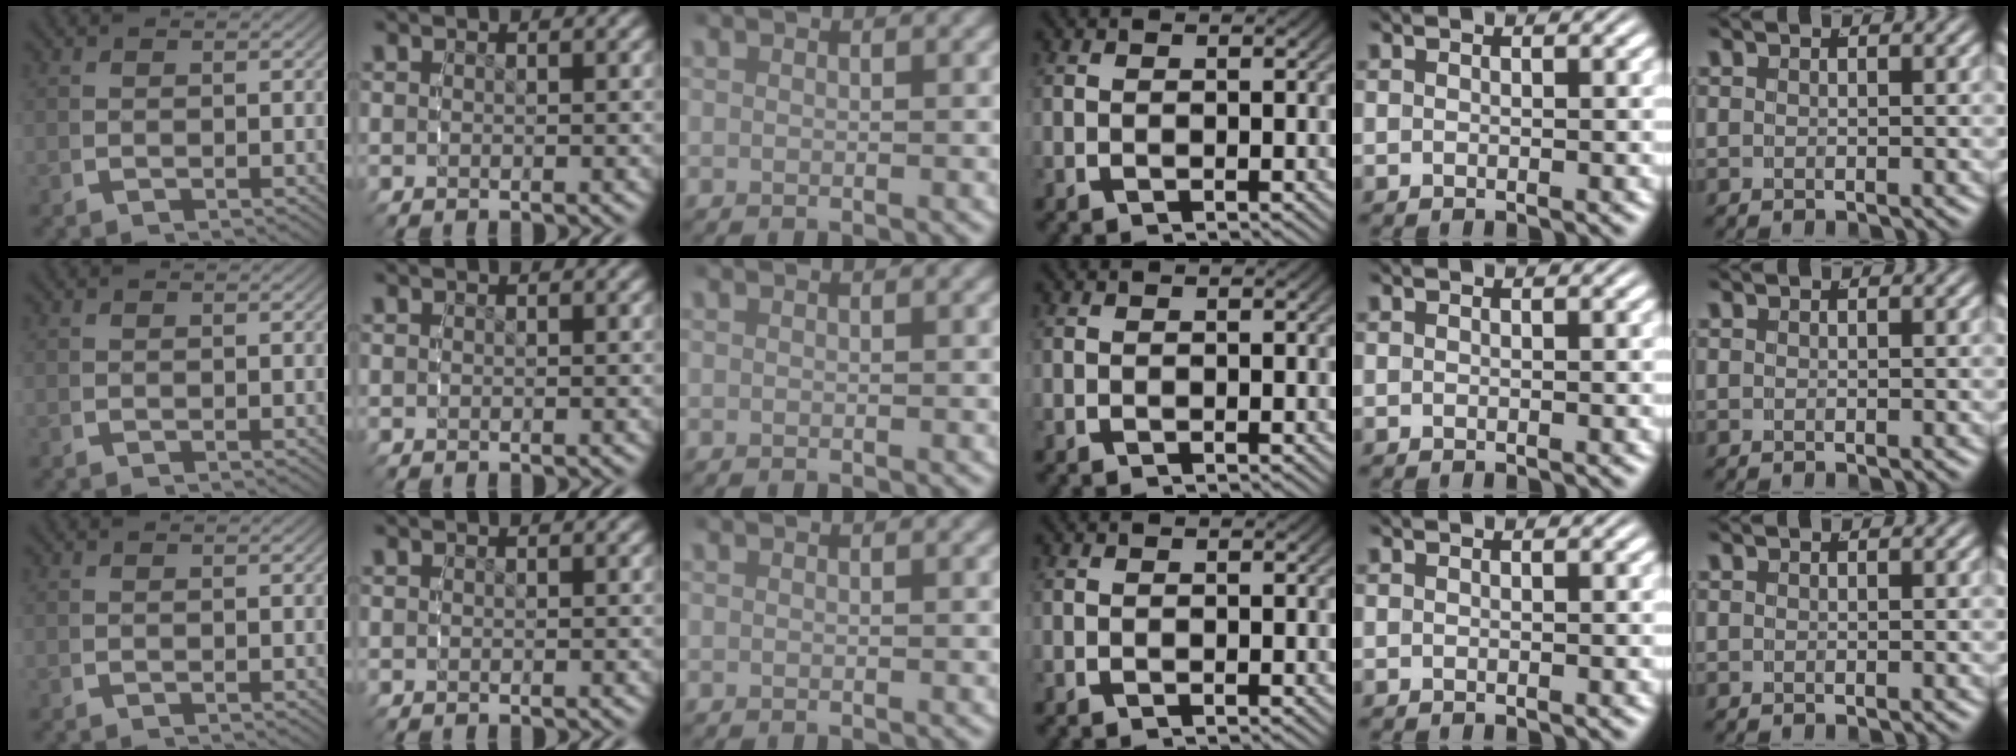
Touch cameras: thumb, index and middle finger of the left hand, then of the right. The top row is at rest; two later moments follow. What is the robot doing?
{"motion": "reach", "object": "photo album"}